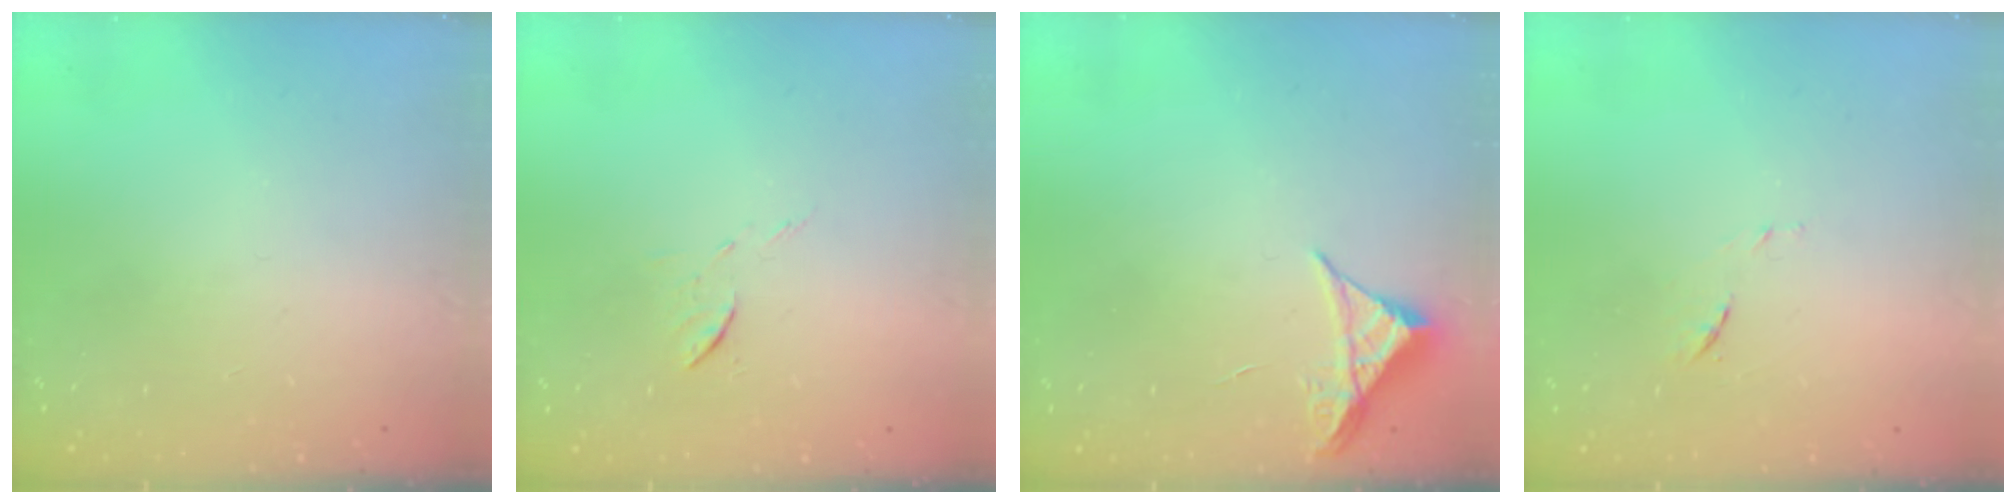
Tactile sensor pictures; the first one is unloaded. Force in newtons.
{"total": 5.3, "press": 5.3, "slide": 0.6}
{"total": 4.1, "press": 4.1, "slide": 0.5}
{"total": 7.8, "press": 7.7, "slide": 0.6}